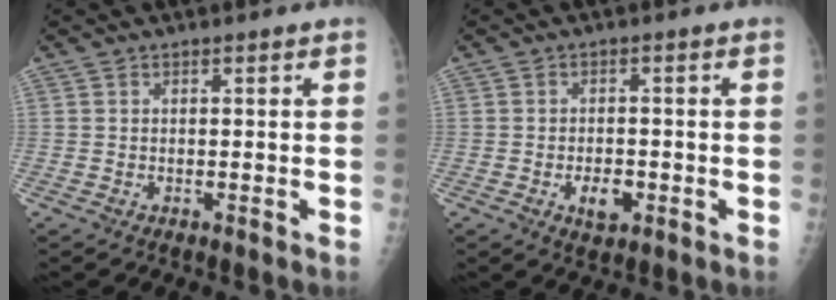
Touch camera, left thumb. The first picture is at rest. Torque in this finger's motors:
{"motor_torque": [-0.12, 0.13, 0.23, 0.08, 0.01]}